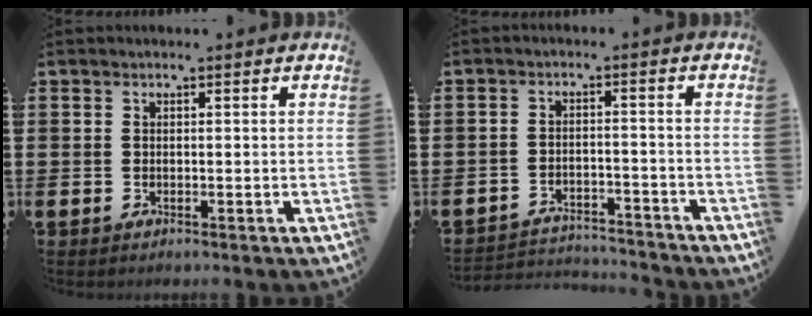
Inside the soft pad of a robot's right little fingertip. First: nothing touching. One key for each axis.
{"total": 2.9, "fx": -2.9, "fy": 0.4, "fz": 0.0, "tx": -0.008, "ty": 0.003, "tz": -0.064}